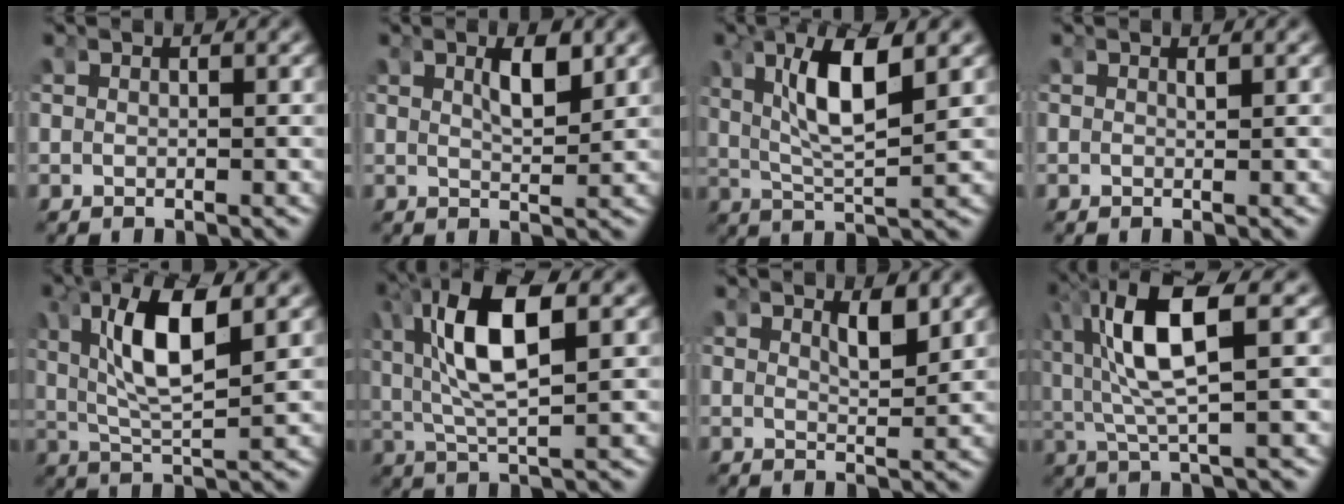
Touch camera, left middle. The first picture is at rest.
{"total": 2.7, "force": [0.8, 0.8, 2.5], "torque": [-0.042, -0.003, 0.017]}
{"total": 6.7, "force": [1.9, 2.6, 5.9], "torque": [-0.114, -0.003, 0.035]}
{"total": 0.0}
{"total": 7.7, "force": [2.1, 3.3, 6.6], "torque": [-0.134, 0.002, 0.038]}
{"total": 9.1, "force": [2.2, 4.0, 7.9], "torque": [-0.162, 0.009, 0.036]}
{"total": 2.0, "force": [1.1, 0.6, 1.6], "torque": [-0.028, -0.010, 0.021]}
{"total": 8.4, "force": [1.3, 3.8, 7.4], "torque": [-0.155, 0.004, 0.024]}